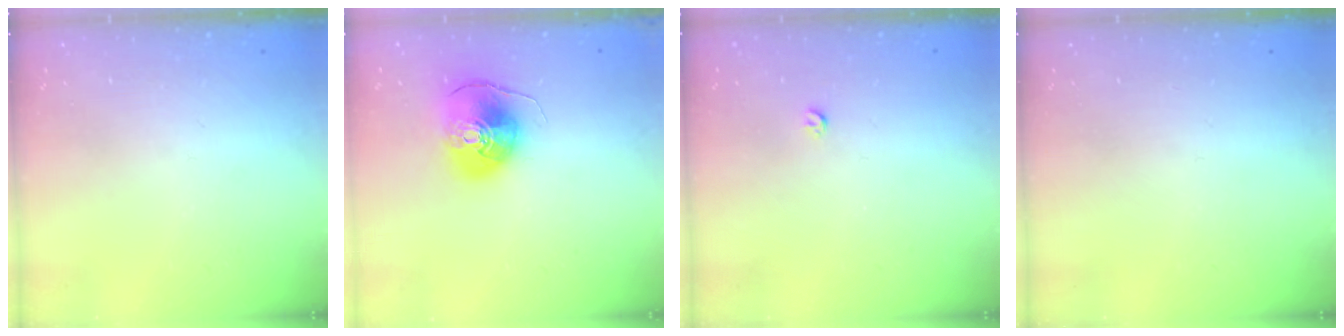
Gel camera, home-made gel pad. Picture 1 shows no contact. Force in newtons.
{"total": 10.3, "press": 10.2, "slide": 1.5}
{"total": 2.8, "press": 2.8, "slide": 0.5}
{"total": 0.0}